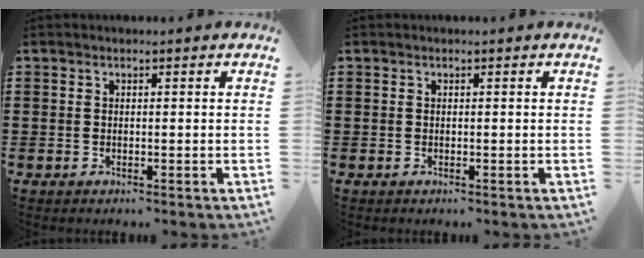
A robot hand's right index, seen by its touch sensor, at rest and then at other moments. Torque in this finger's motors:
{"motor_torque": [0.18, -0.20, 0.03, 0.01]}